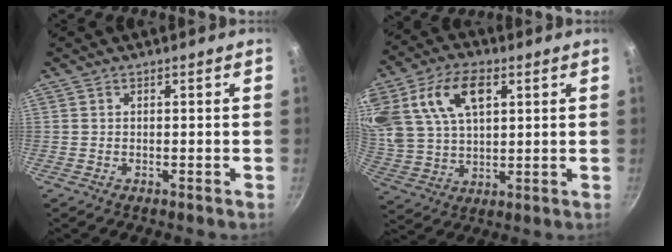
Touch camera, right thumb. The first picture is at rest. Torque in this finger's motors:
{"motor_torque": [1.65, 3.35, 0.91, -0.40, 0.24]}